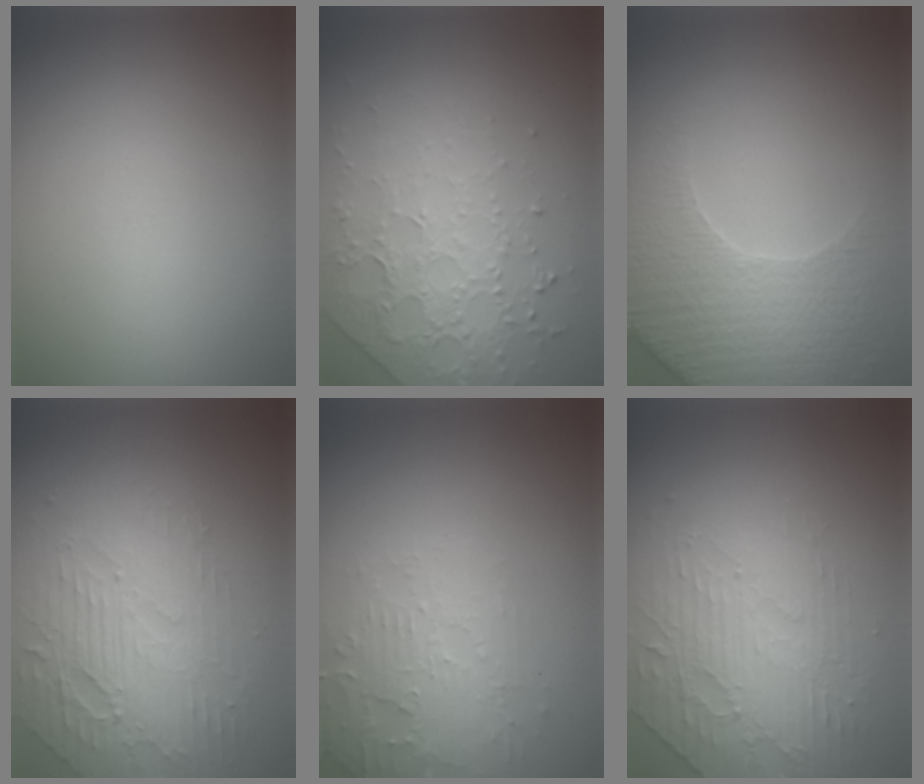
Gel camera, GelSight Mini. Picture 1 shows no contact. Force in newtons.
{"total": 4.5, "press": 3.1, "slide": 3.2}
{"total": 4.5, "press": 3.9, "slide": 2.4}
{"total": 4.1, "press": 3.7, "slide": 1.8}
{"total": 3.2, "press": 3.1, "slide": 0.7}
{"total": 4.6, "press": 3.2, "slide": 3.2}